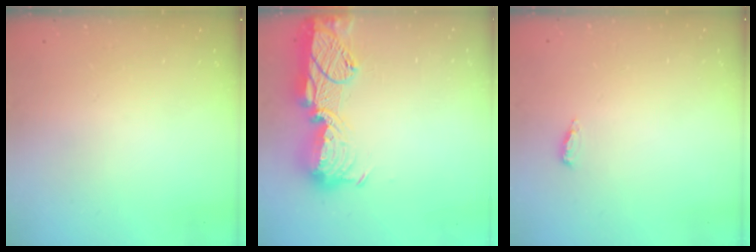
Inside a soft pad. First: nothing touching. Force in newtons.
{"total": 19.3, "press": 19.2, "slide": 1.1}
{"total": 2.7, "press": 2.5, "slide": 1.0}